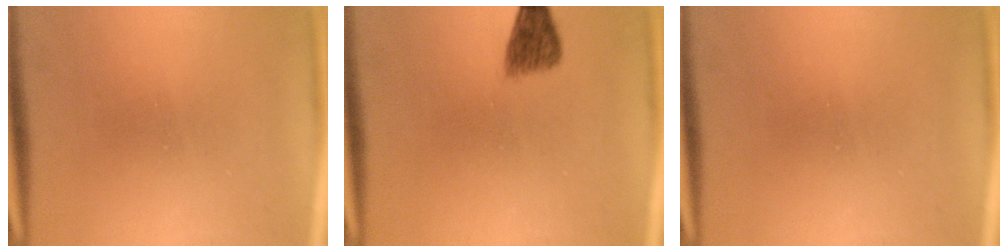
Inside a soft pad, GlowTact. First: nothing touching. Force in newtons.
{"total": 2.7}
{"total": 0.0}